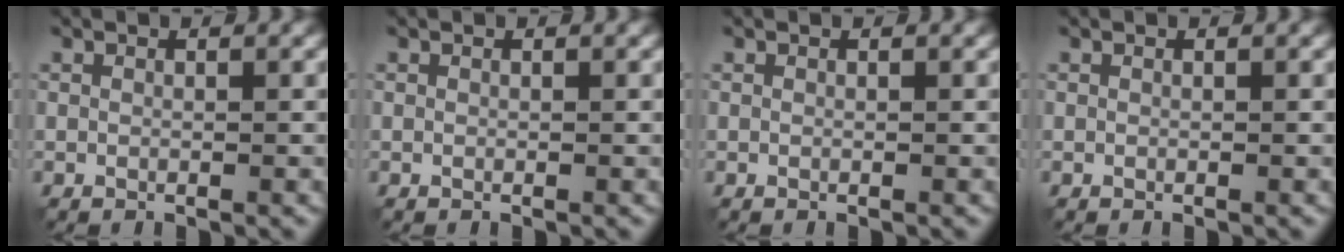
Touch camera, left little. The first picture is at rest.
{"total": 0.0}
{"total": 0.0}
{"total": 0.0}